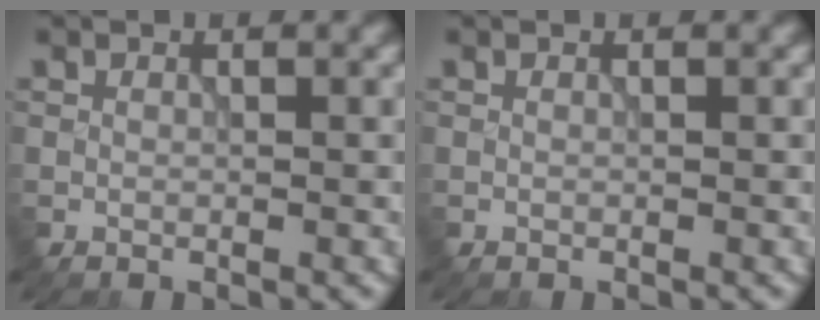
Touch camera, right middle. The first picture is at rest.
{"total": 0.0}